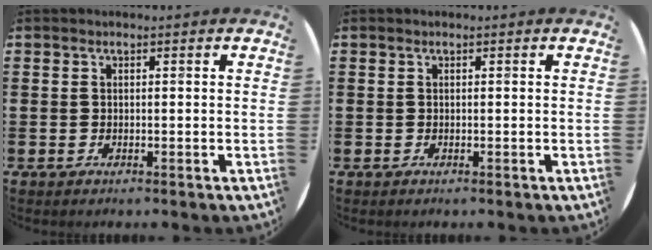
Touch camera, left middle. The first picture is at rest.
{"total": 0.0}